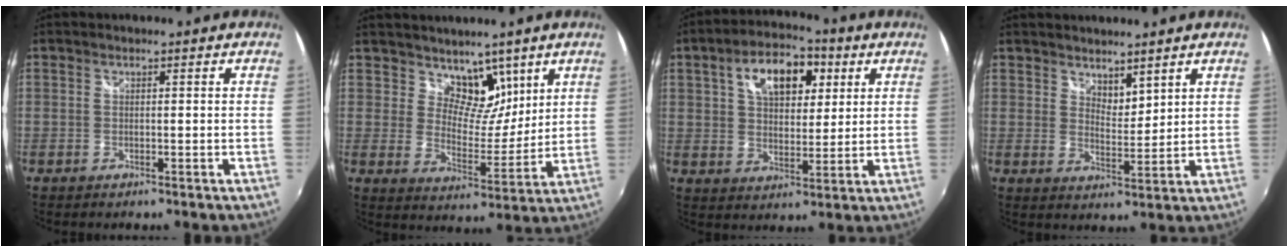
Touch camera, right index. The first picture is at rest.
{"total": 8.8, "force": [6.0, 5.5, 3.5], "torque": [-0.036, -0.018, 0.102]}
{"total": 13.4, "force": [5.3, 7.6, 9.7], "torque": [-0.162, 0.033, 0.087]}
{"total": 4.3, "force": [3.7, 1.7, 1.7], "torque": [-0.018, -0.002, 0.064]}